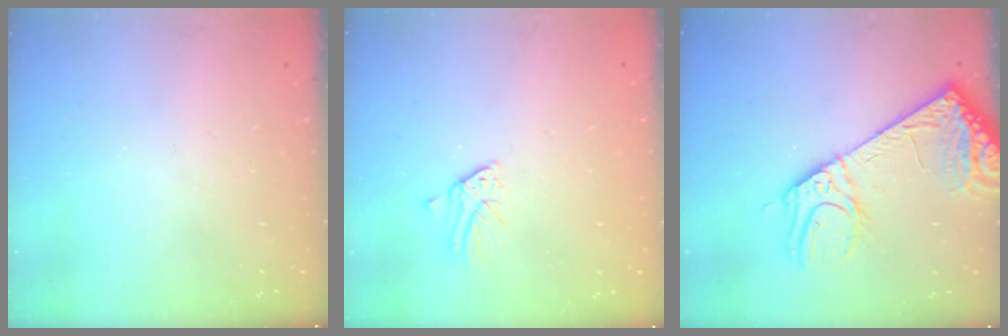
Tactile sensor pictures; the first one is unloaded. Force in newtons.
{"total": 1.6, "press": 1.6, "slide": 0.1}
{"total": 14.8, "press": 14.5, "slide": 3.1}